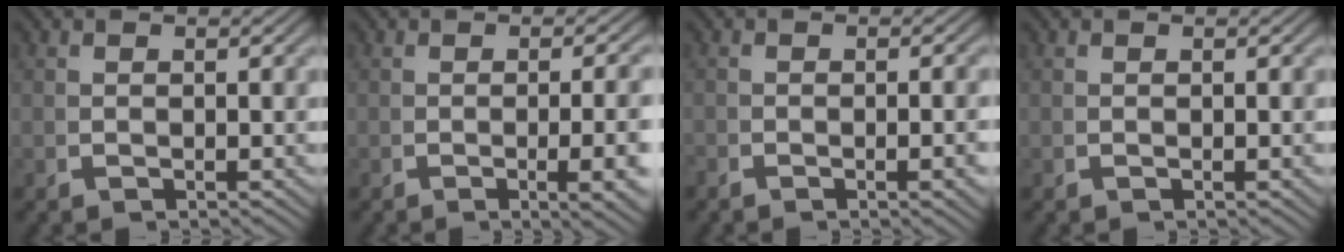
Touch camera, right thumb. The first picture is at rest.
{"total": 4.4, "force": [-1.2, 0.9, 4.1], "torque": [-0.057, 0.003, -0.016]}
{"total": 1.6, "force": [-0.7, 0.0, 1.4], "torque": [-0.018, 0.005, -0.014]}
{"total": 0.0}